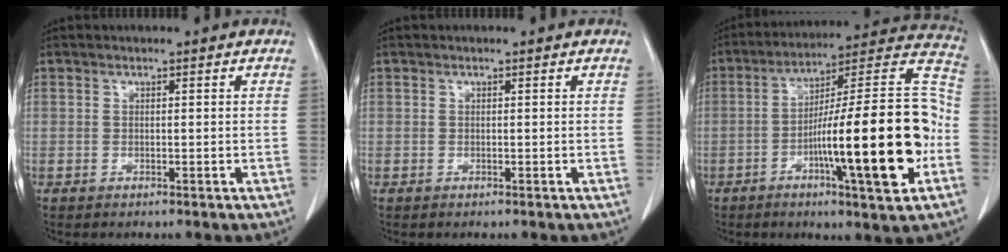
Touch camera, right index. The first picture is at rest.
{"total": 0.0}
{"total": 22.8, "force": [-6.2, 1.8, 21.8], "torque": [-0.299, 0.012, -0.093]}